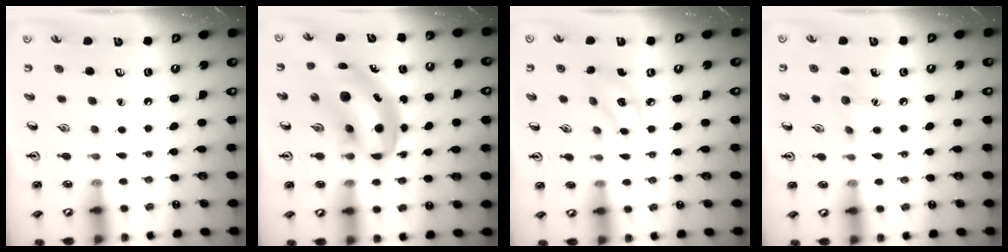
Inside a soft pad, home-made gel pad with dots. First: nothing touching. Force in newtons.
{"total": 10.3, "press": 9.9, "slide": 3.0}
{"total": 5.0, "press": 5.0, "slide": 0.8}
{"total": 6.5, "press": 6.3, "slide": 1.6}